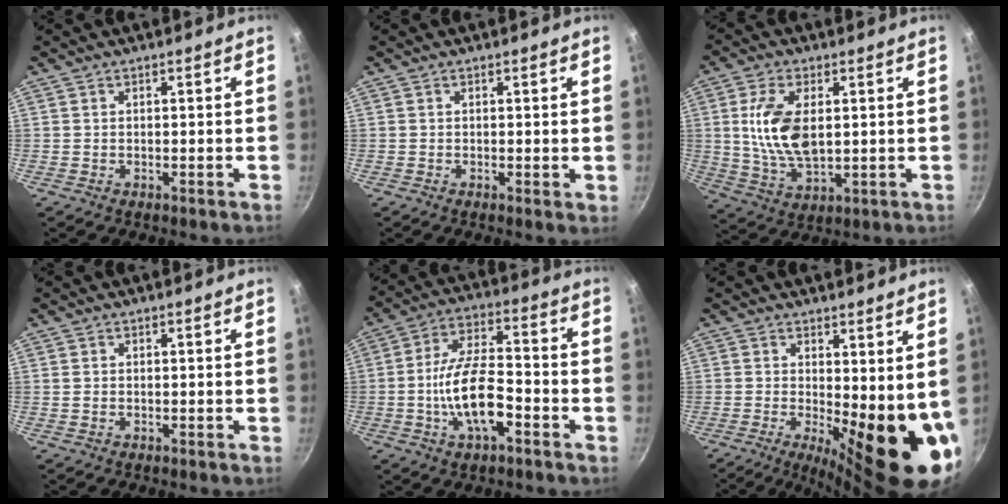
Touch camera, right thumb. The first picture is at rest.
{"total": 1.0, "force": [0.1, 0.1, 1.0], "torque": [-0.016, -0.006, 0.001]}
{"total": 12.1, "force": [1.7, 6.3, 10.2], "torque": [-0.199, -0.011, 0.040]}
{"total": 0.7, "force": [-0.1, 0.5, 0.5], "torque": [-0.016, 0.003, 0.002]}
{"total": 13.3, "force": [-3.8, 5.9, 11.3], "torque": [-0.207, 0.034, -0.071]}
{"total": 18.0, "force": [-1.9, 6.2, 16.8], "torque": [-0.191, -0.027, 0.002]}